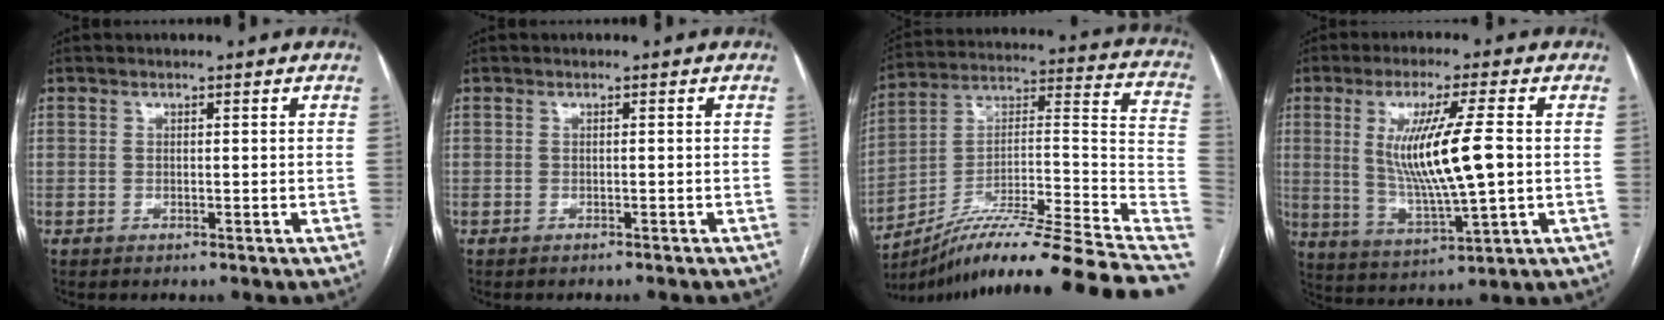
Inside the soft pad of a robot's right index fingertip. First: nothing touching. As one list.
[{"total": 1.4, "force": [-1.3, 0.1, 0.6], "torque": [-0.009, -0.001, -0.016]}, {"total": 27.3, "force": [-22.1, -0.9, 16.0], "torque": [-0.165, 0.026, -0.348]}, {"total": 12.3, "force": [1.1, 0.6, 12.3], "torque": [-0.238, -0.012, 0.028]}]